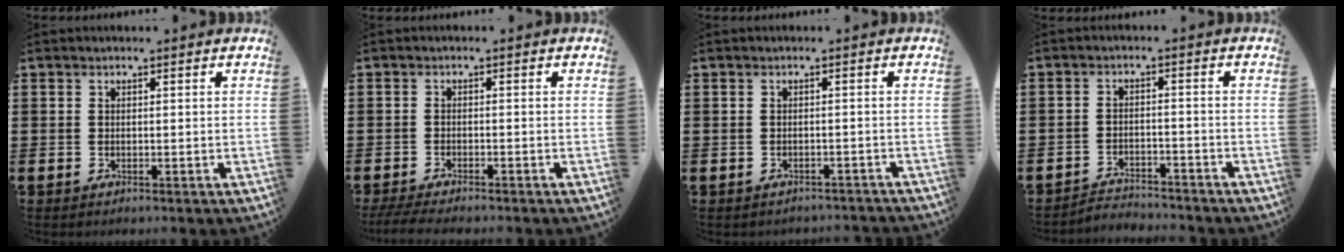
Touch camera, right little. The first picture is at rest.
{"total": 1.8, "force": [-1.6, 0.1, 0.9], "torque": [-0.014, 0.003, -0.030]}
{"total": 0.7, "force": [-0.7, 0.0, 0.1], "torque": [-0.004, 0.001, -0.015]}
{"total": 2.6, "force": [-2.6, 0.2, -0.2], "torque": [-0.005, 0.002, -0.057]}